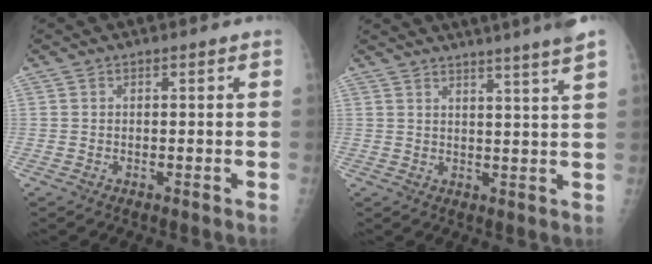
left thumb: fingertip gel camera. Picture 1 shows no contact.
{"total": 10.6, "force": [8.6, -1.0, 6.1], "torque": [-0.082, -0.028, 0.096]}